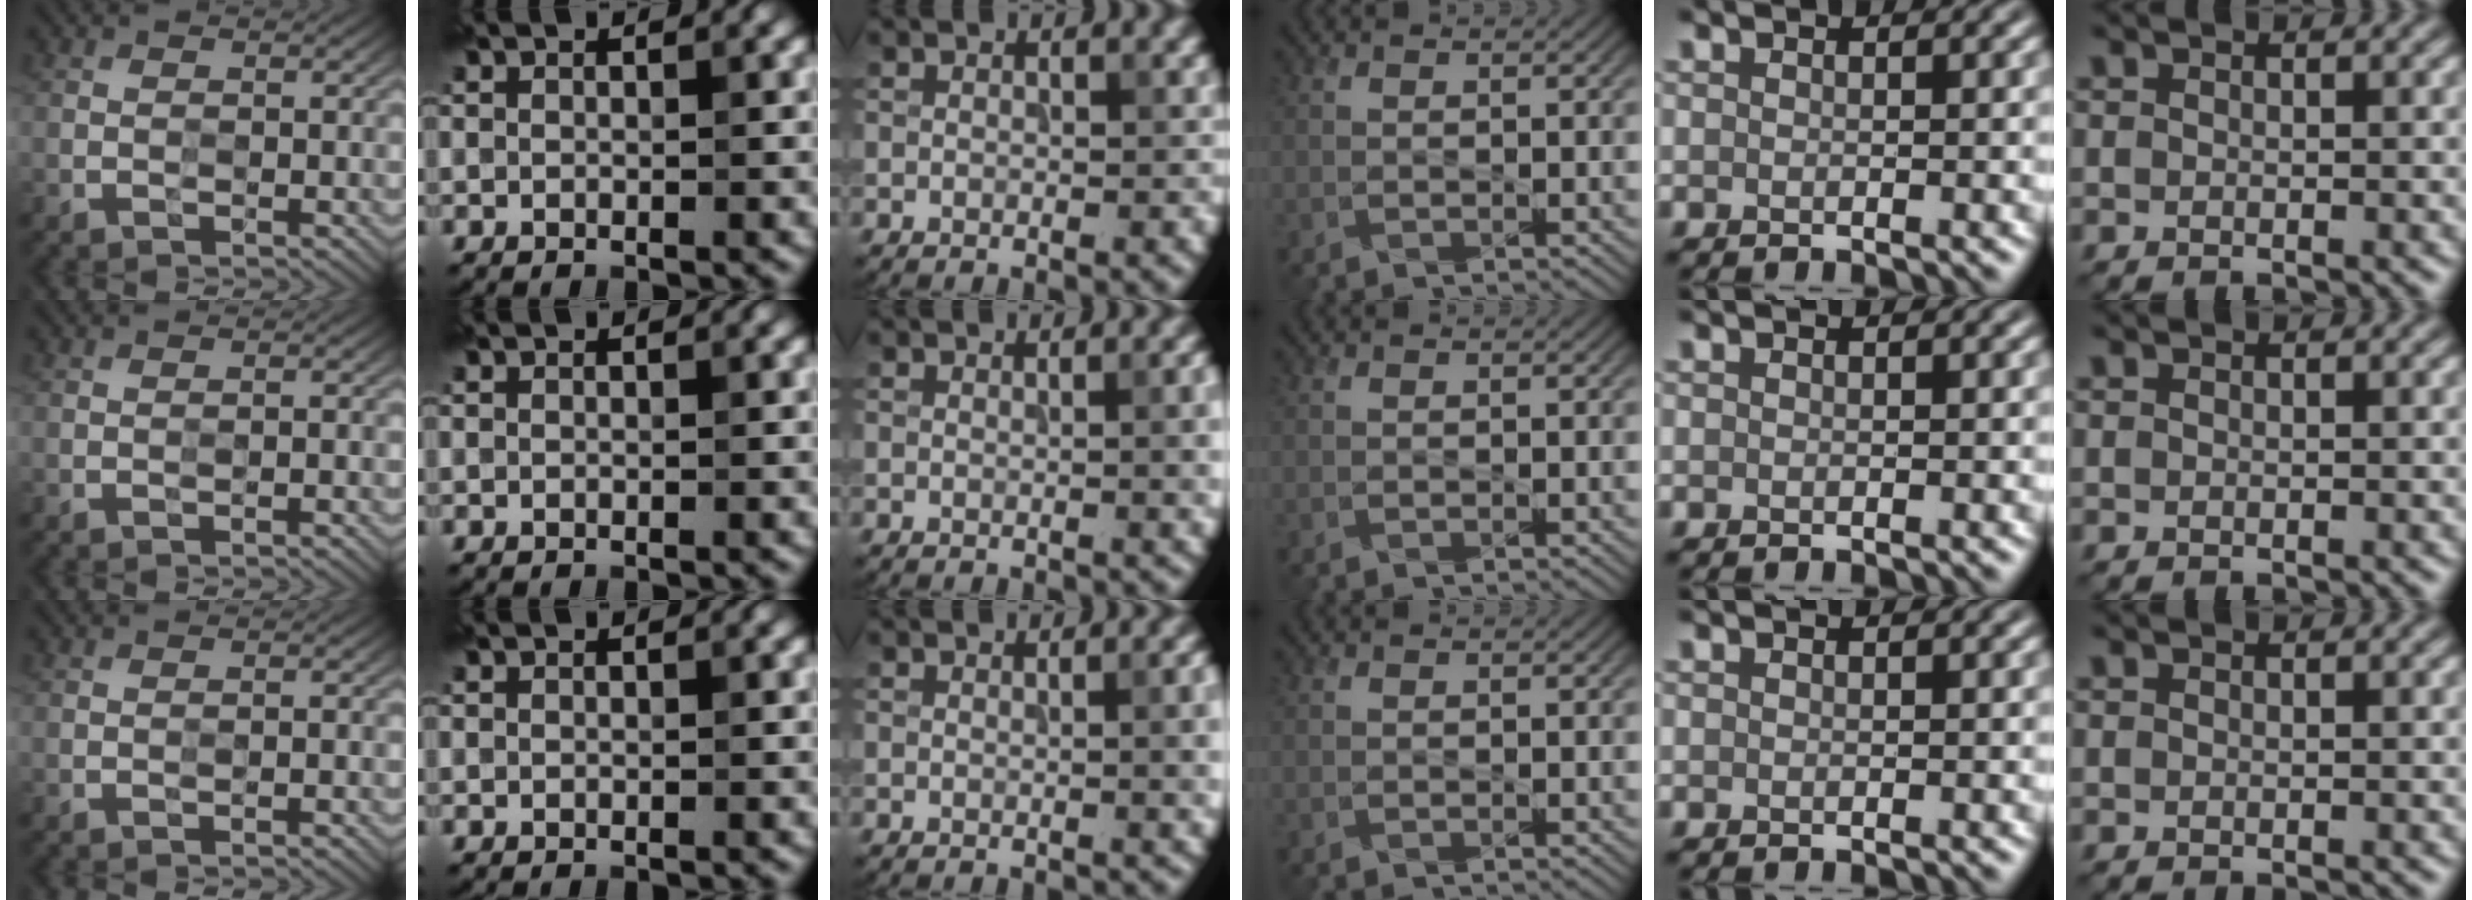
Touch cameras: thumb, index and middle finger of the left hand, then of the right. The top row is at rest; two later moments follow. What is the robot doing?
{"motion": "press", "object": "grip strengthener"}